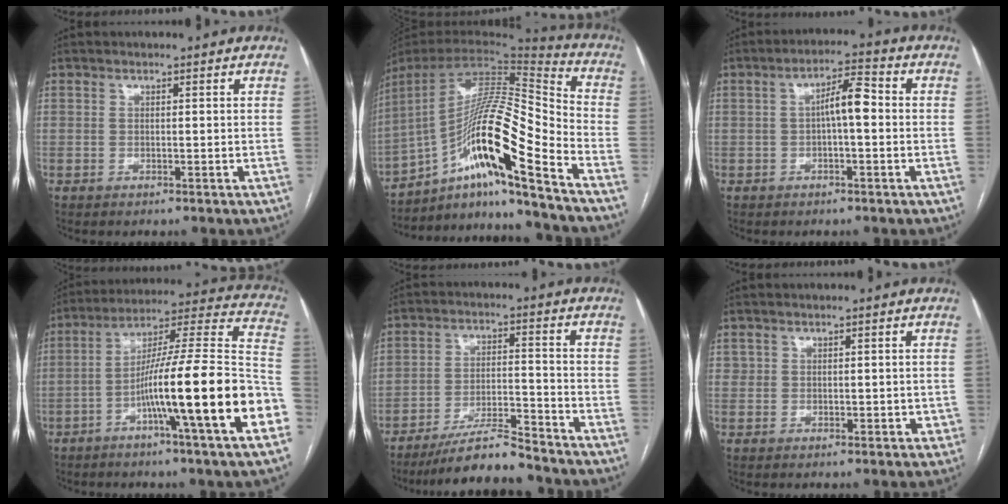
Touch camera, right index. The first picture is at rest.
{"total": 19.7, "force": [-10.9, 0.2, 16.4], "torque": [-0.292, 0.016, -0.193]}
{"total": 5.5, "force": [0.0, 1.3, 5.3], "torque": [-0.090, 0.021, -0.002]}
{"total": 22.6, "force": [-7.7, -0.5, 21.2], "torque": [-0.284, 0.000, -0.129]}
{"total": 9.3, "force": [-8.4, 0.7, 3.8], "torque": [-0.059, -0.004, -0.149]}
{"total": 2.2, "force": [0.4, 1.8, 1.1], "torque": [-0.017, 0.008, 0.014]}